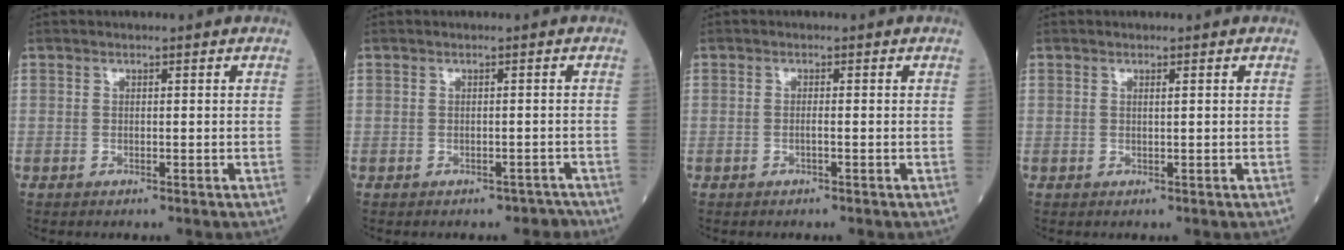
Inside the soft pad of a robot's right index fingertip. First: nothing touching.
{"total": 2.9, "force": [-2.4, 1.5, 0.2], "torque": [0.000, 0.009, -0.032]}
{"total": 0.6, "force": [-0.3, 0.0, 0.5], "torque": [-0.007, 0.003, -0.008]}
{"total": 0.6, "force": [0.2, -0.1, 0.5], "torque": [-0.013, -0.001, 0.006]}